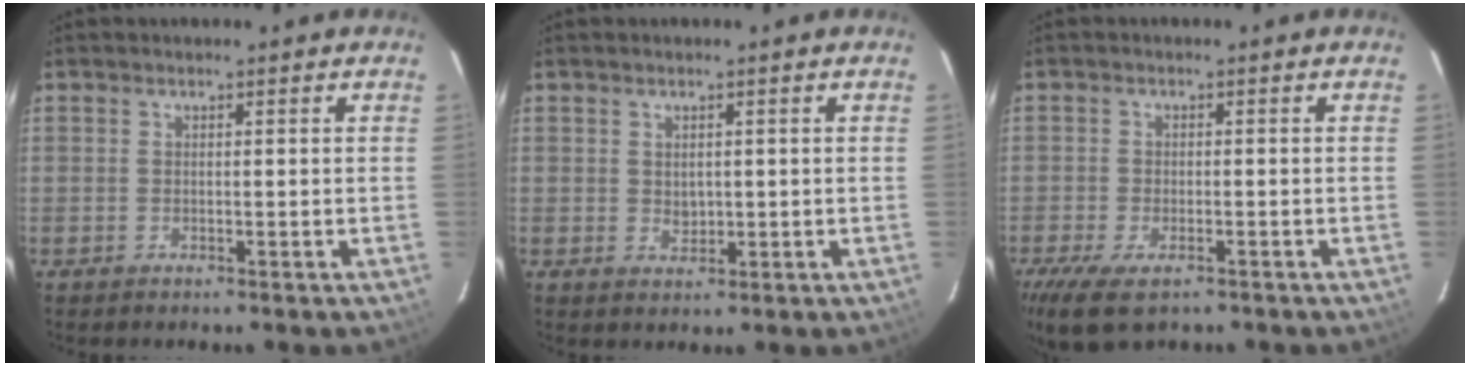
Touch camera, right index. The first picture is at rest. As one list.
[{"total": 2.1, "force": [0.3, 1.7, 1.2], "torque": [-0.017, 0.001, 0.008]}, {"total": 8.1, "force": [-5.3, 3.5, 5.1], "torque": [-0.124, -0.031, -0.093]}]